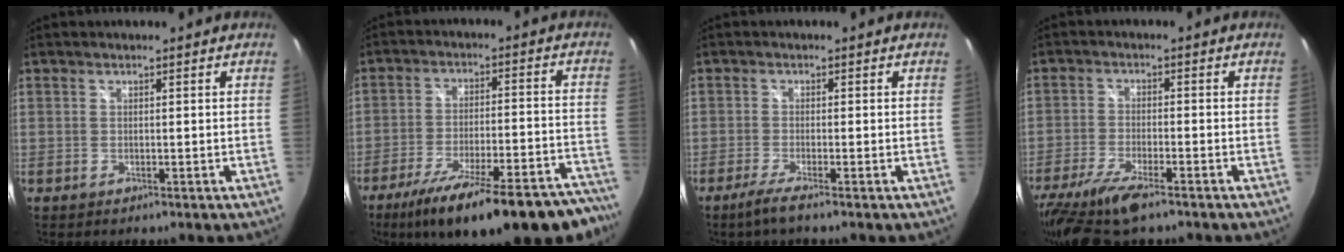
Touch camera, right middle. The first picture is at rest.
{"total": 26.9, "force": [-22.2, 5.9, 14.1], "torque": [-0.219, -0.035, -0.305]}
{"total": 3.1, "force": [-2.2, -0.5, 2.1], "torque": [-0.055, -0.010, -0.047]}
{"total": 12.8, "force": [-9.4, 3.1, 8.1], "torque": [-0.178, -0.043, -0.170]}